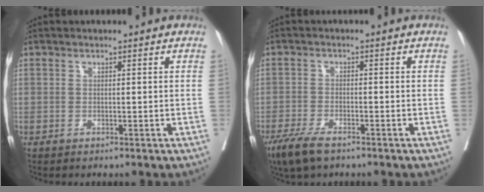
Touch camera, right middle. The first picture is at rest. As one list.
[{"total": 5.3, "force": [-3.9, 1.4, 3.3], "torque": [-0.065, -0.010, -0.069]}]